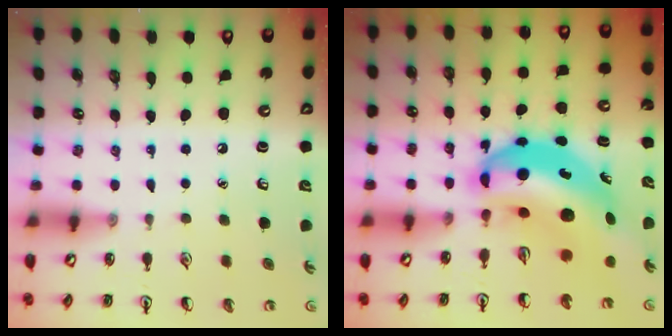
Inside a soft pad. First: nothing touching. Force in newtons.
{"total": 12.0, "press": 11.5, "slide": 3.2}